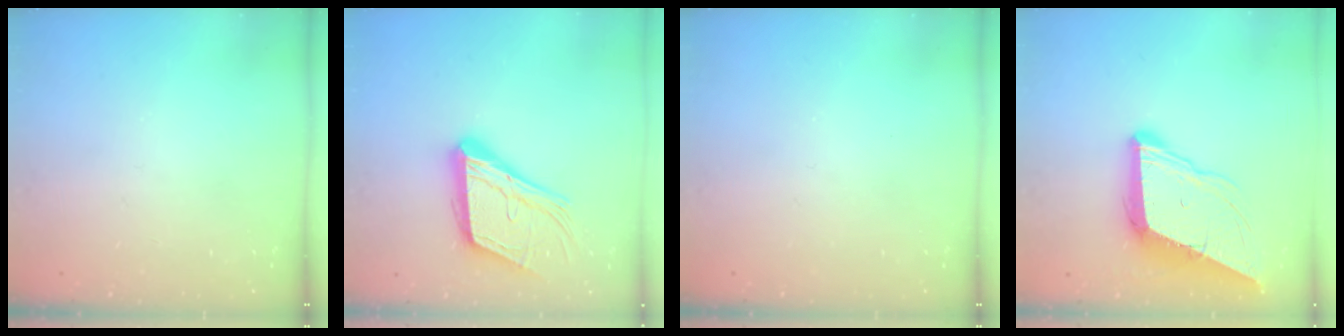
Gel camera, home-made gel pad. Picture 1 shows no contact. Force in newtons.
{"total": 18.7, "press": 18.4, "slide": 3.0}
{"total": 0.0}
{"total": 11.1, "press": 10.6, "slide": 3.3}